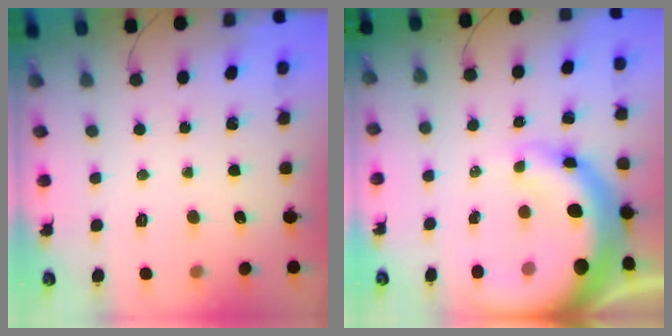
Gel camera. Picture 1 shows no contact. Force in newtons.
{"total": 18.4, "press": 18.0, "slide": 4.0}